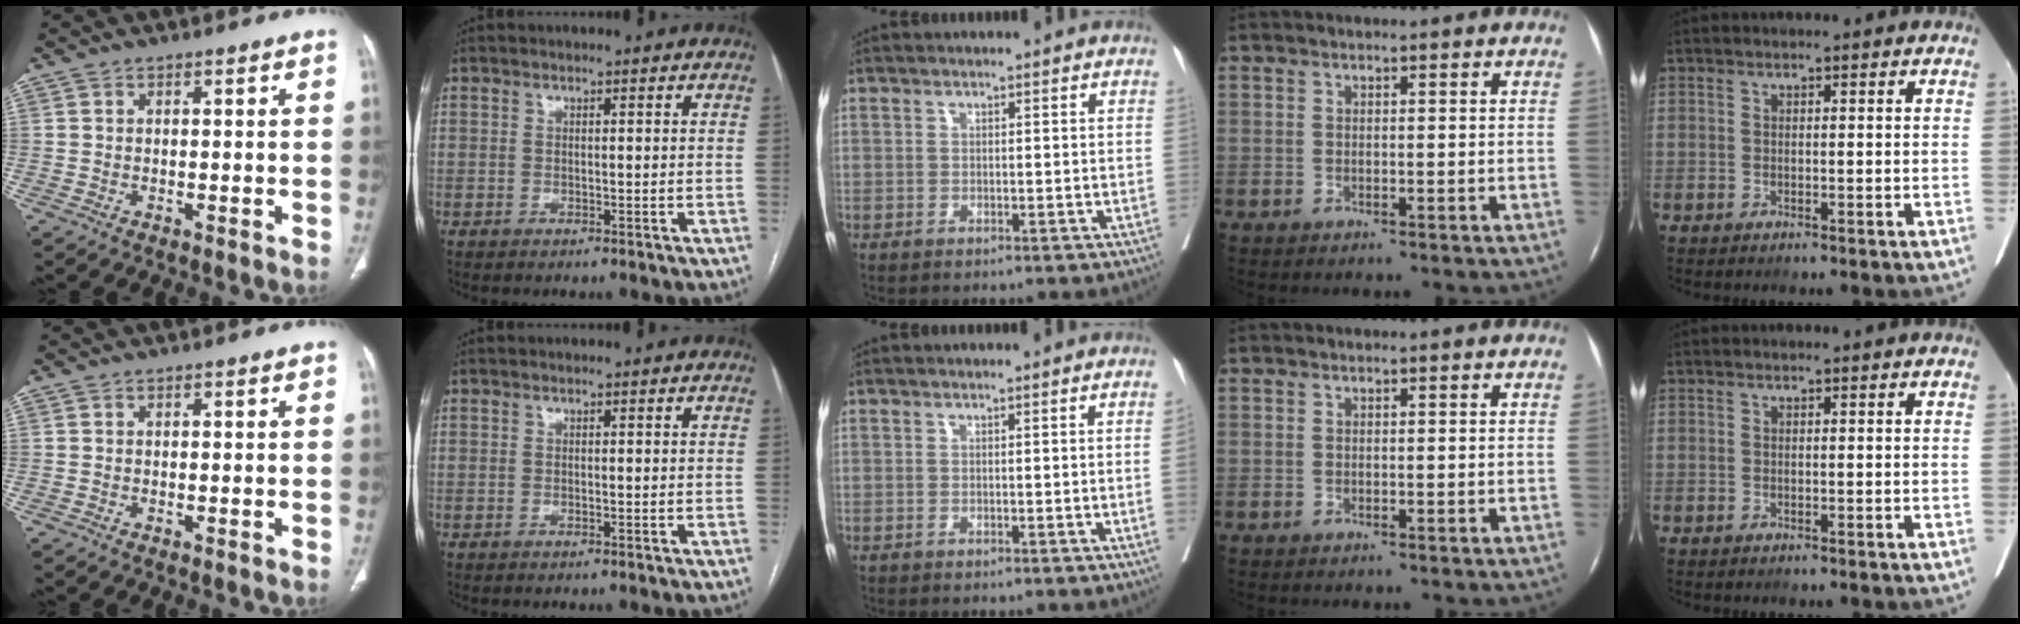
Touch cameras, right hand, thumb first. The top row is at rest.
{"middle": {"total": 1.0, "force": [-0.1, -0.4, 0.9], "torque": [-0.009, 0.000, 0.000]}}